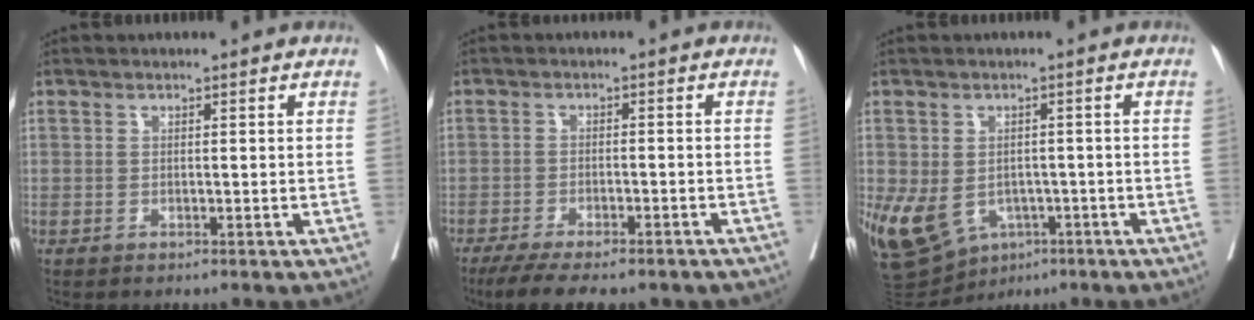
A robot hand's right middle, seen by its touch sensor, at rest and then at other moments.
{"total": 13.0, "force": [-10.1, 3.9, 7.2], "torque": [-0.119, -0.012, -0.143]}
{"total": 12.4, "force": [-4.9, 9.0, 6.9], "torque": [-0.149, 0.000, -0.066]}